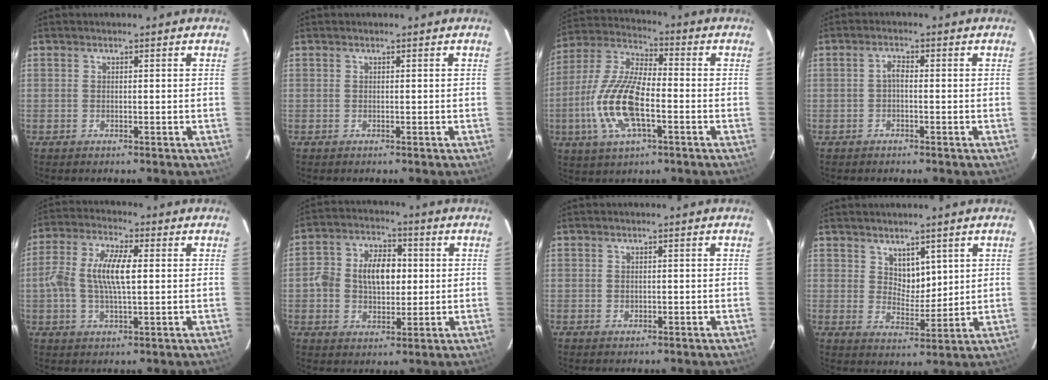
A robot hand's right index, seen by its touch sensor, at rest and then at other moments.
{"total": 0.0}
{"total": 15.7, "force": [-4.1, 6.0, 13.9], "torque": [-0.298, -0.003, -0.084]}
{"total": 1.5, "force": [-0.5, 0.6, 1.2], "torque": [-0.025, 0.007, -0.012]}
{"total": 9.9, "force": [0.7, 3.6, 9.2], "torque": [-0.186, 0.012, 0.010]}
{"total": 10.3, "force": [0.6, 7.0, 7.5], "torque": [-0.143, 0.023, 0.009]}
{"total": 0.8, "force": [0.1, 0.7, 0.4], "torque": [-0.005, 0.001, 0.003]}
{"total": 5.0, "force": [3.1, 3.1, 2.5], "torque": [-0.030, 0.000, 0.059]}